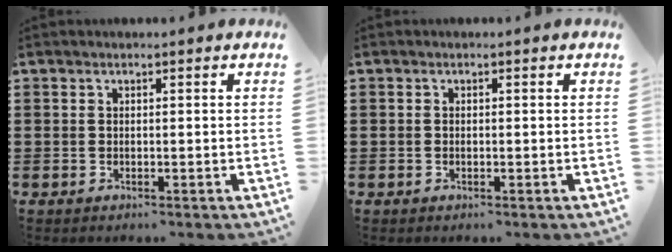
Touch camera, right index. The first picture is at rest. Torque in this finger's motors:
{"motor_torque": [-0.58, 1.56, 0.02, 0.00]}